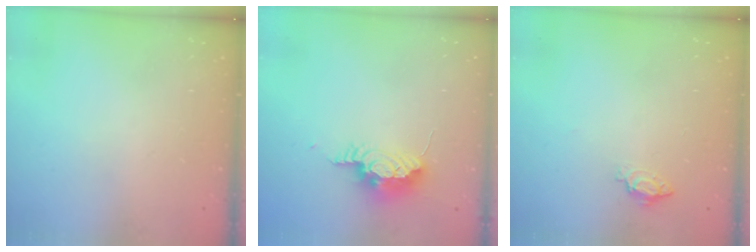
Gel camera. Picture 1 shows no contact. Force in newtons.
{"total": 15.6, "press": 10.8, "slide": 11.3}
{"total": 4.4, "press": 4.3, "slide": 0.5}